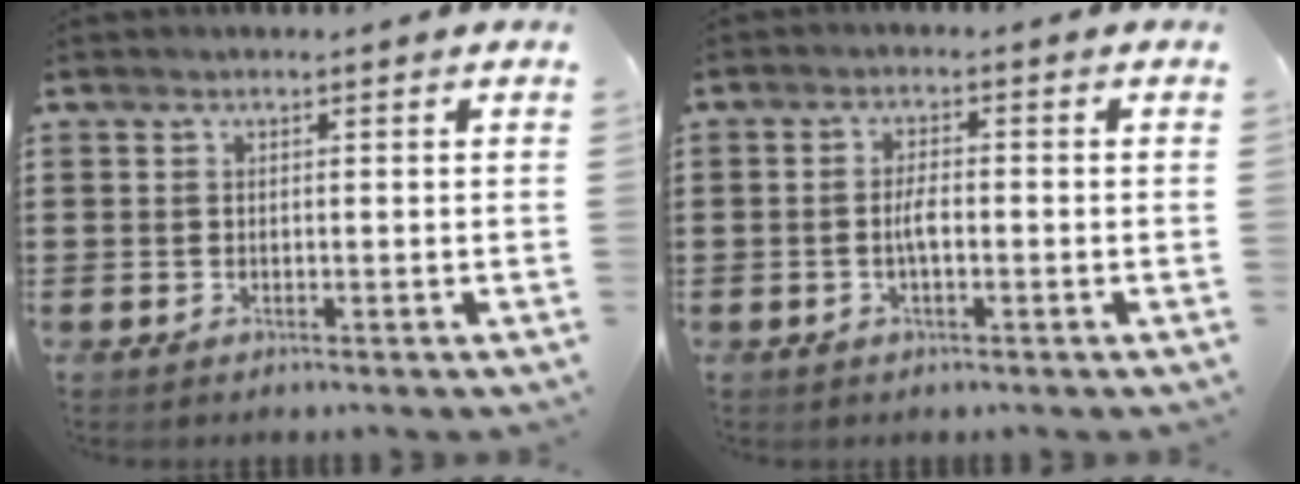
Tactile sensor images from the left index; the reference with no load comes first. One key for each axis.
{"total": 2.9, "fx": -0.8, "fy": 1.0, "fz": 2.6, "tx": -0.056, "ty": 0.002, "tz": -0.018}